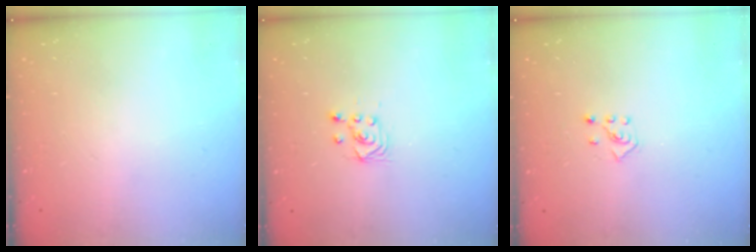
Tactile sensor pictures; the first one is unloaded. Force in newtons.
{"total": 2.9, "press": 2.7, "slide": 1.0}
{"total": 4.2, "press": 4.1, "slide": 0.7}